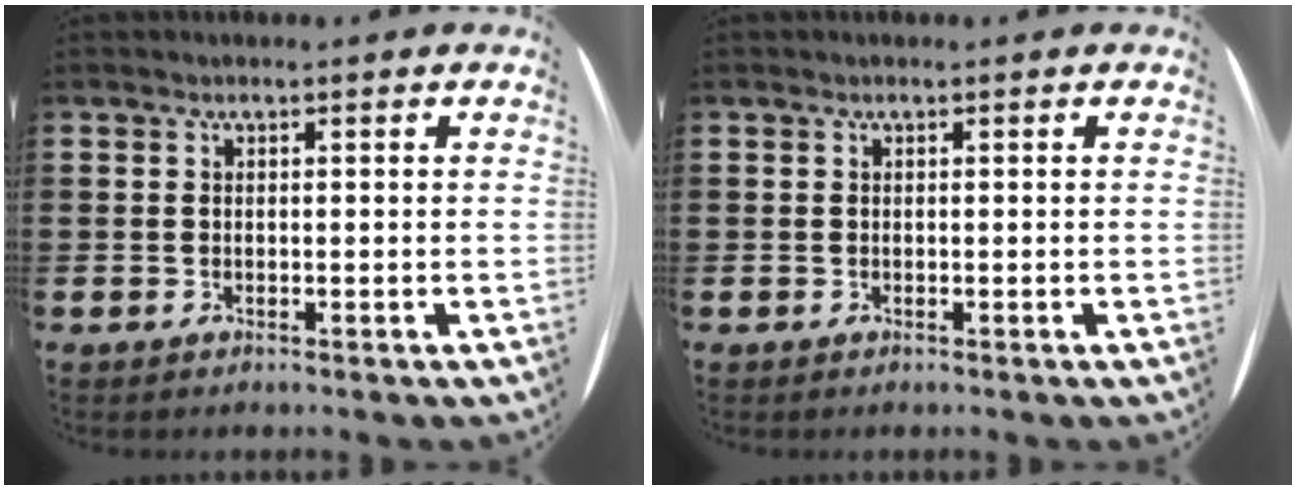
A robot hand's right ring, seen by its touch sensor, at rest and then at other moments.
{"total": 0.0}